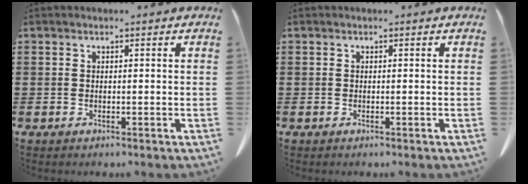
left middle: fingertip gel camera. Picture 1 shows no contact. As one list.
[{"total": 0.0}]